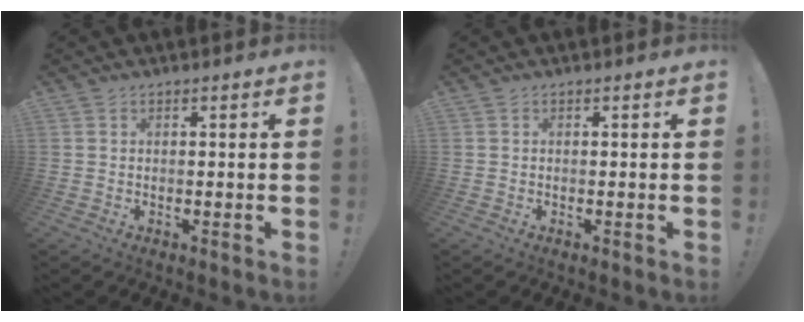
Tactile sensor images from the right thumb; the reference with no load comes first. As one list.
[{"total": 0.0}]